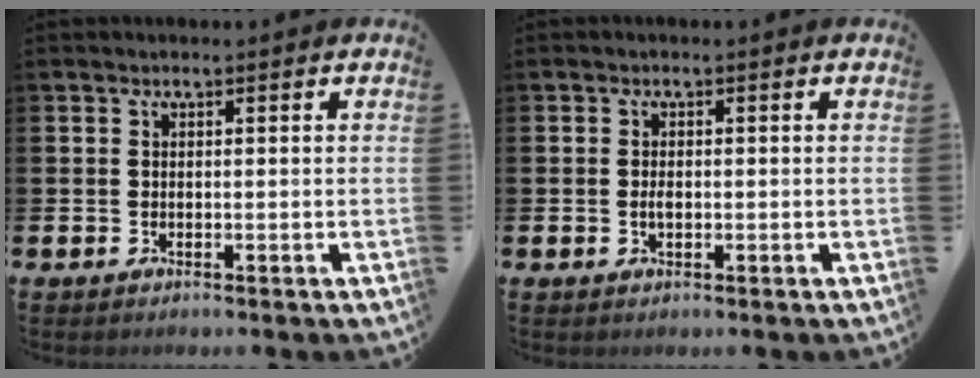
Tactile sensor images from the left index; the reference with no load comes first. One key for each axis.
{"total": 1.2, "fx": -0.1, "fy": 0.6, "fz": 1.0, "tx": -0.018, "ty": 0.002, "tz": -0.004}